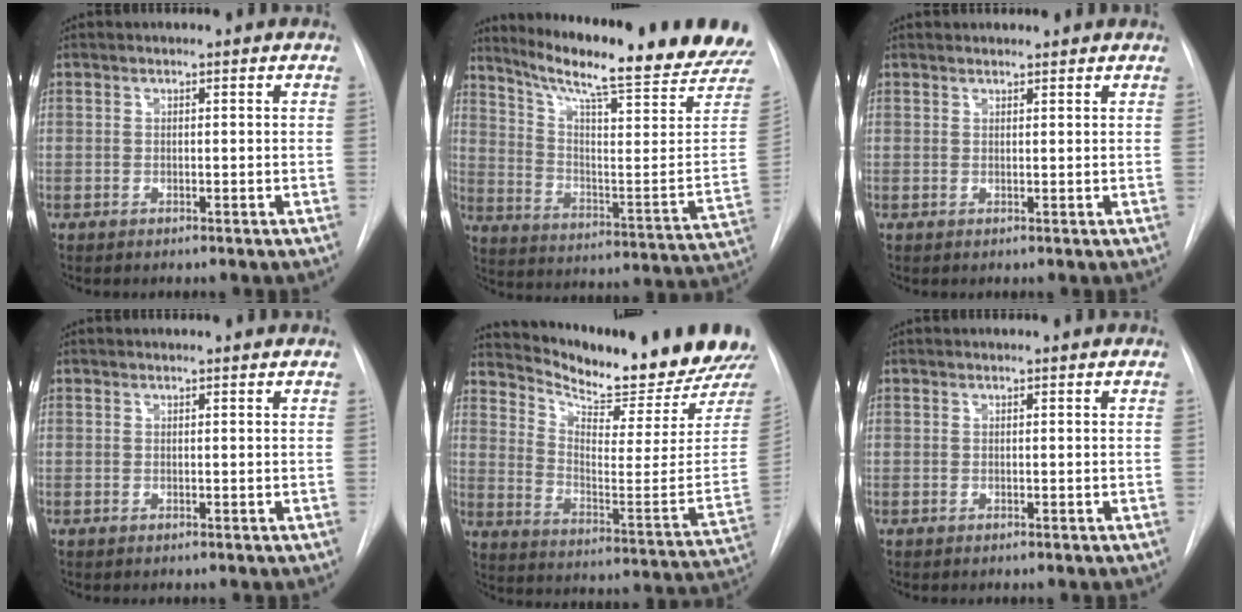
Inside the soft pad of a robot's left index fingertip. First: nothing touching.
{"total": 23.9, "force": [20.0, 0.4, 13.1], "torque": [-0.209, -0.087, 0.271]}
{"total": 1.6, "force": [1.5, 0.4, 0.2], "torque": [-0.006, 0.015, 0.022]}
{"total": 0.0}
{"total": 21.1, "force": [19.8, 1.5, 6.9], "torque": [-0.121, -0.113, 0.266]}
{"total": 0.0}